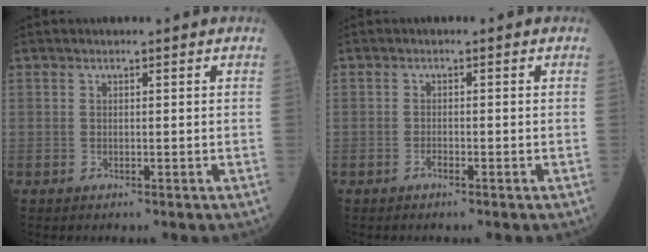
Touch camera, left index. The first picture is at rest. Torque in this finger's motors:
{"motor_torque": [0.03, -0.13, -0.02, 0.00]}